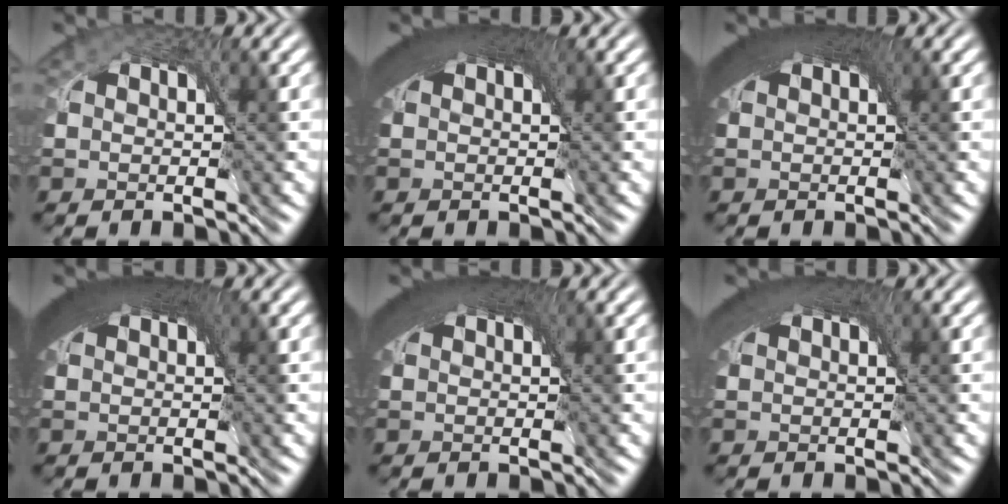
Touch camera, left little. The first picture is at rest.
{"total": 7.4, "force": [2.9, 3.5, 5.8], "torque": [-0.088, 0.018, 0.032]}
{"total": 8.3, "force": [3.1, 3.9, 6.5], "torque": [-0.100, 0.021, 0.033]}
{"total": 8.6, "force": [3.2, 4.1, 6.9], "torque": [-0.105, 0.021, 0.034]}
{"total": 7.6, "force": [3.1, 3.6, 5.9], "torque": [-0.091, 0.020, 0.034]}
{"total": 6.8, "force": [3.0, 3.2, 5.1], "torque": [-0.083, 0.018, 0.034]}